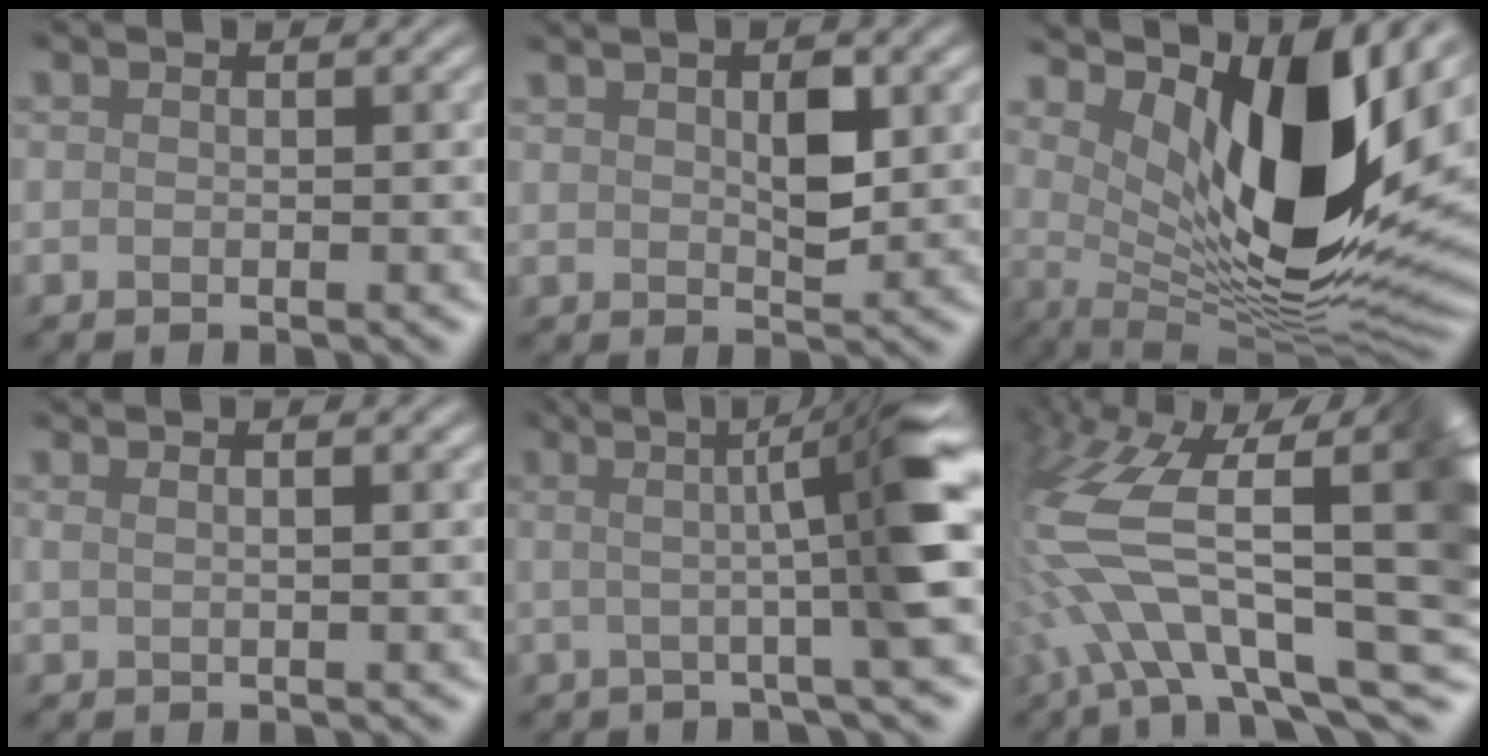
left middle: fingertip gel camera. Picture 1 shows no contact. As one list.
[{"total": 1.8, "force": [1.6, 0.1, 1.0], "torque": [-0.019, -0.003, 0.027]}, {"total": 11.7, "force": [5.0, 4.0, 9.8], "torque": [-0.148, -0.026, 0.092]}, {"total": 1.6, "force": [1.2, 0.7, 0.7], "torque": [0.016, -0.005, 0.003]}, {"total": 6.4, "force": [1.6, 0.3, 6.2], "torque": [-0.082, 0.010, 0.022]}, {"total": 13.5, "force": [-0.4, 6.0, 12.1], "torque": [-0.221, 0.016, -0.004]}]